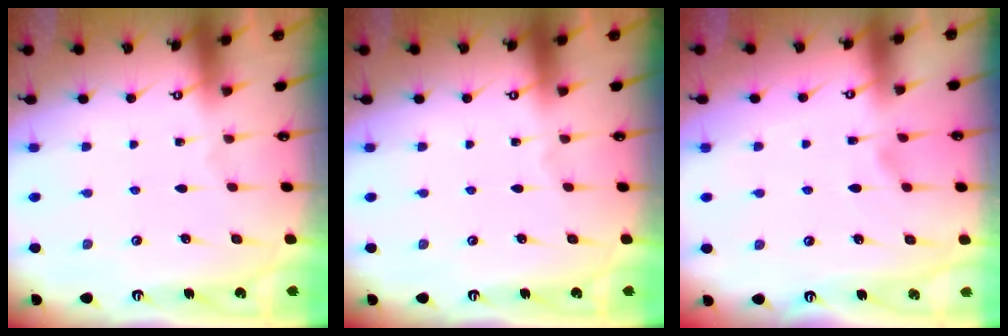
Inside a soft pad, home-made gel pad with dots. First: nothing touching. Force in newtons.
{"total": 0.0}
{"total": 1.3, "press": 0.9, "slide": 0.8}